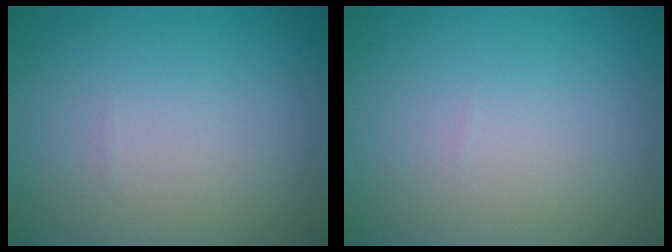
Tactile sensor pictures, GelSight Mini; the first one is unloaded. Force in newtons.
{"total": 0.0}